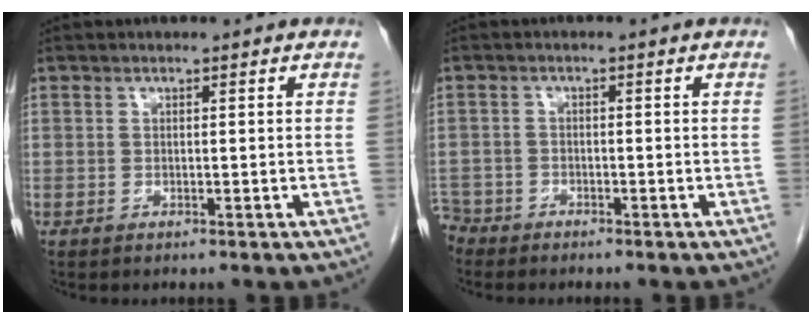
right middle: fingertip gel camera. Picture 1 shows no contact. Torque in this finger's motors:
{"motor_torque": [0.17, -0.15, 0.01, -0.03]}